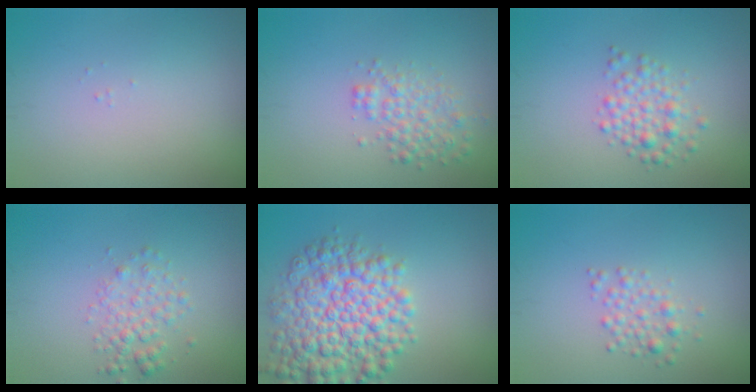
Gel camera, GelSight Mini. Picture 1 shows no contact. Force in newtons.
{"total": 2.6, "press": 2.6, "slide": 0.1}
{"total": 2.6, "press": 2.5, "slide": 0.0}
{"total": 2.3, "press": 2.3, "slide": 0.1}
{"total": 8.7, "press": 8.7, "slide": 0.2}
{"total": 1.7, "press": 1.7, "slide": 0.0}